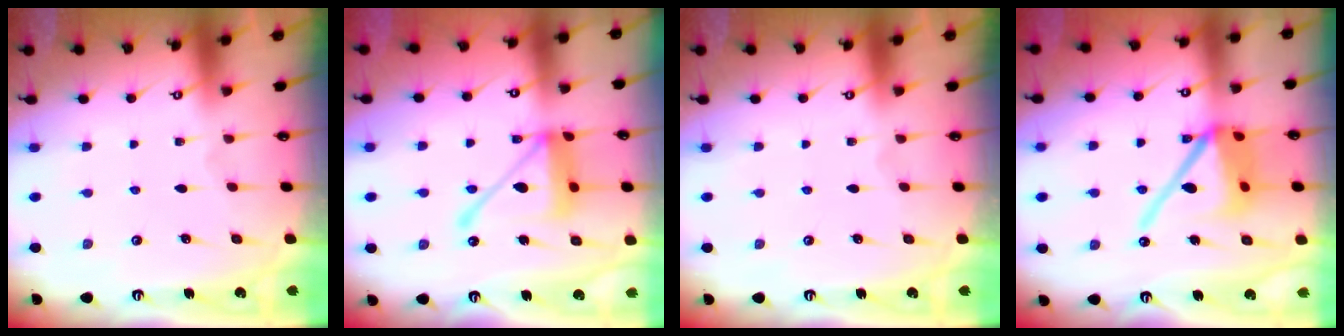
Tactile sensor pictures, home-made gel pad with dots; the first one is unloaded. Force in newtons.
{"total": 15.3, "press": 15.2, "slide": 1.4}
{"total": 0.0}
{"total": 15.1, "press": 14.9, "slide": 2.2}